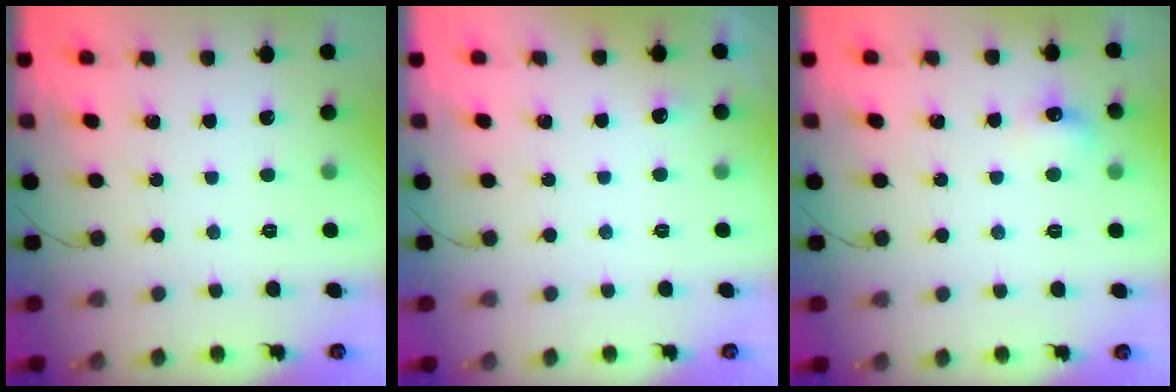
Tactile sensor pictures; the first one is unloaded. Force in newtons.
{"total": 7.4, "press": 2.7, "slide": 6.9}
{"total": 6.5, "press": 6.2, "slide": 1.9}